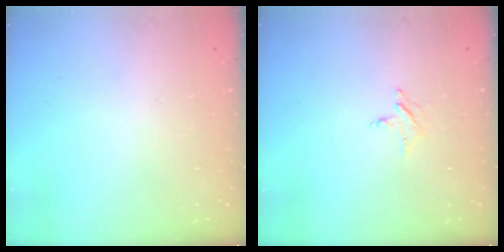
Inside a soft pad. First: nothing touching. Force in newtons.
{"total": 2.3, "press": 2.2, "slide": 0.3}